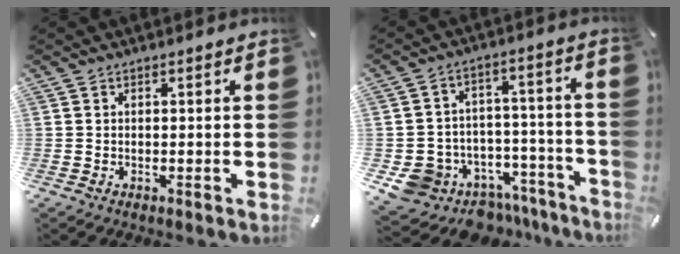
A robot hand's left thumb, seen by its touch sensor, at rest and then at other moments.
{"total": 11.1, "force": [-6.1, 9.0, 2.5], "torque": [-0.017, 0.030, -0.089]}